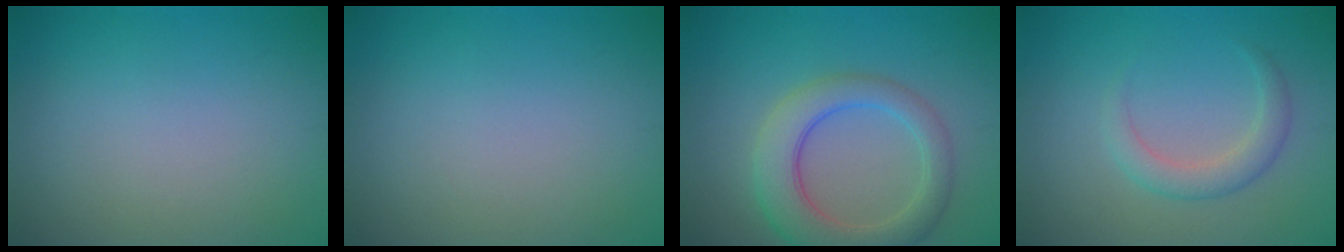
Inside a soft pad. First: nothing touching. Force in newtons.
{"total": 0.0}
{"total": 5.9, "press": 5.8, "slide": 0.4}
{"total": 2.5, "press": 2.5, "slide": 0.2}